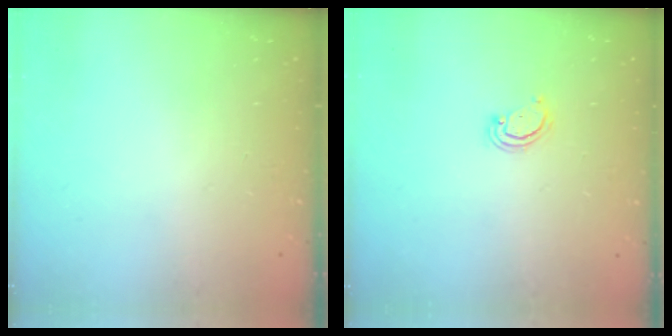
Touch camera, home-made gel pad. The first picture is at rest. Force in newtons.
{"total": 2.5, "press": 2.4, "slide": 0.2}